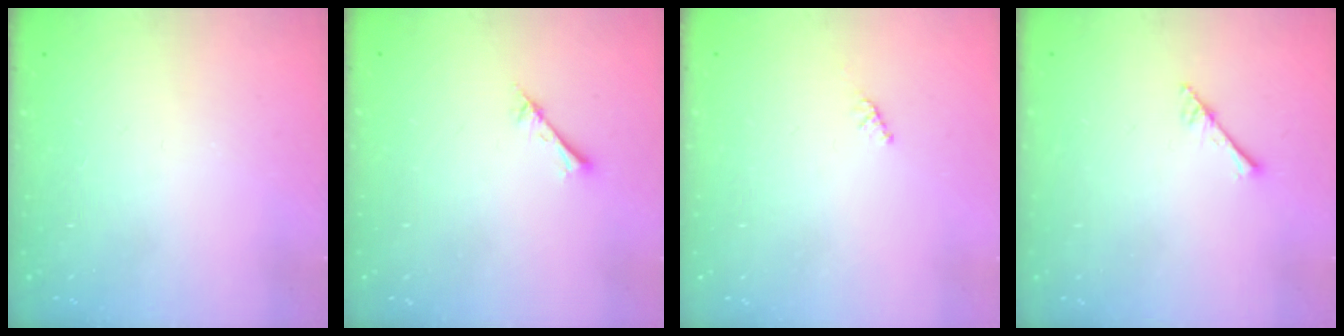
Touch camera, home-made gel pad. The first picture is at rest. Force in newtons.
{"total": 2.7, "press": 2.6, "slide": 0.3}
{"total": 1.6, "press": 1.5, "slide": 0.4}
{"total": 2.3, "press": 2.3, "slide": 0.2}